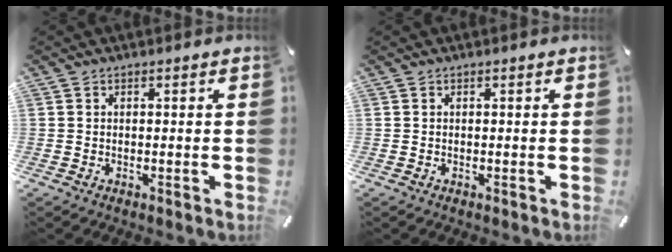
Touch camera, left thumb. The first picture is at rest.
{"total": 0.0}